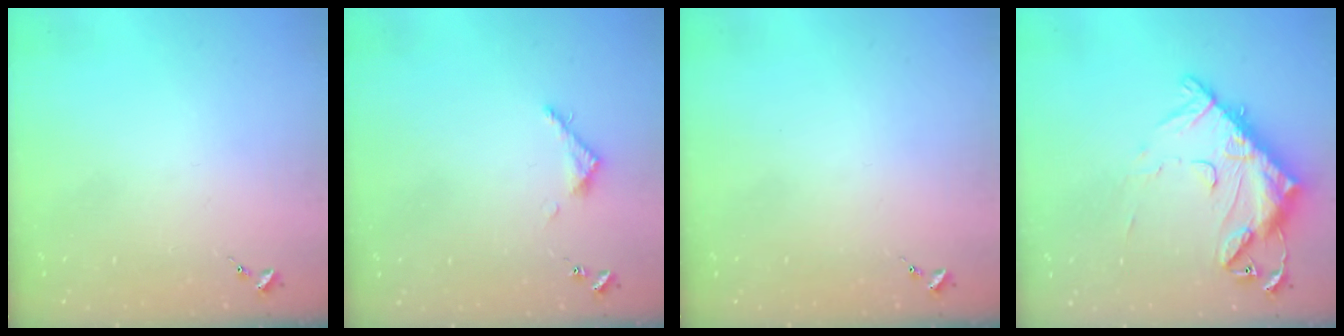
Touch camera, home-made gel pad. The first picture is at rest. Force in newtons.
{"total": 3.5, "press": 3.5, "slide": 0.3}
{"total": 0.0}
{"total": 16.1, "press": 16.0, "slide": 1.6}